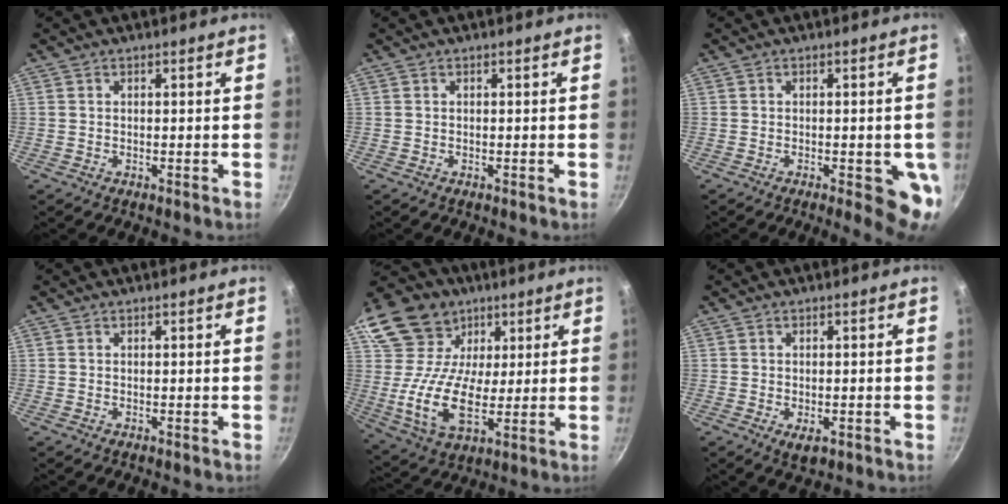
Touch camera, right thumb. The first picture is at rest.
{"total": 0.0}
{"total": 8.1, "force": [-2.0, 2.7, 7.4], "torque": [-0.064, -0.001, -0.021]}
{"total": 0.0}
{"total": 19.3, "force": [6.0, 14.4, 11.4], "torque": [-0.192, -0.017, 0.104]}
{"total": 3.1, "force": [-1.0, 1.8, 2.3], "torque": [-0.032, -0.004, -0.012]}